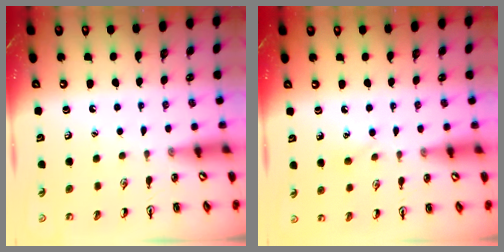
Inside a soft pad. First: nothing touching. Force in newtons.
{"total": 5.4, "press": 5.1, "slide": 1.6}